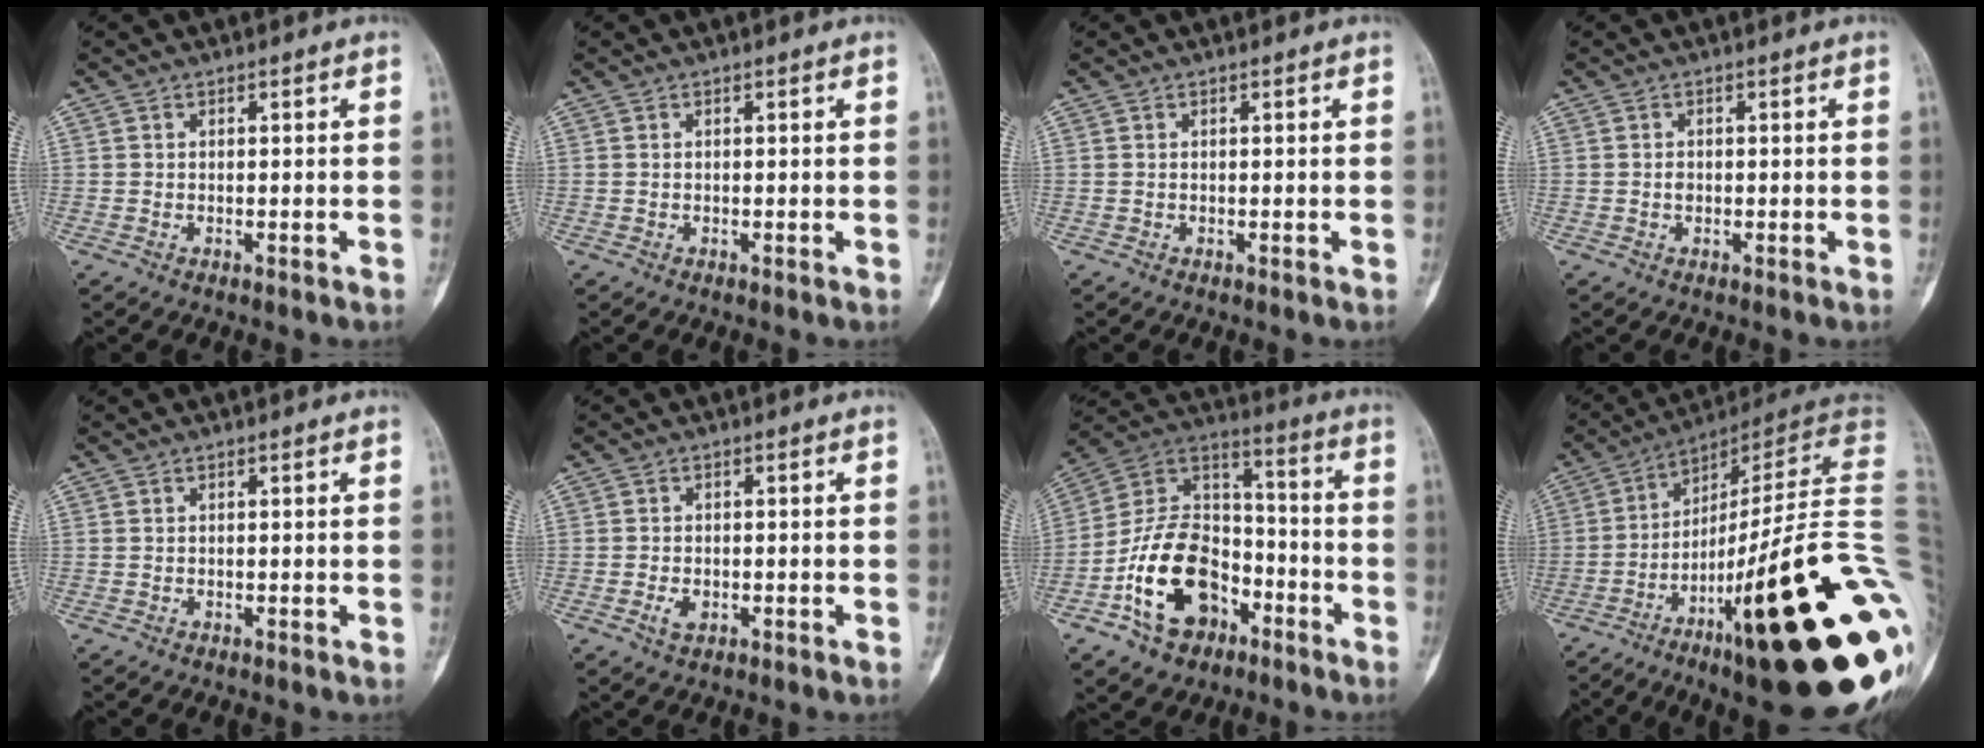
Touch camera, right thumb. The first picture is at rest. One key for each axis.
{"total": 0.0}
{"total": 0.0}
{"total": 0.9, "fx": -0.1, "fy": 0.7, "fz": 0.5, "tx": -0.004, "ty": 0.003, "tz": -0.003}
{"total": 0.0}
{"total": 2.3, "fx": -0.8, "fy": 1.5, "fz": 1.6, "tx": -0.027, "ty": 0.000, "tz": -0.012}
{"total": 18.7, "fx": -8.2, "fy": 12.5, "fz": 11.2, "tx": -0.161, "ty": 0.076, "tz": -0.146}
{"total": 33.5, "fx": -8.0, "fy": 5.3, "fz": 32.1, "tx": -0.370, "ty": 0.028, "tz": -0.128}